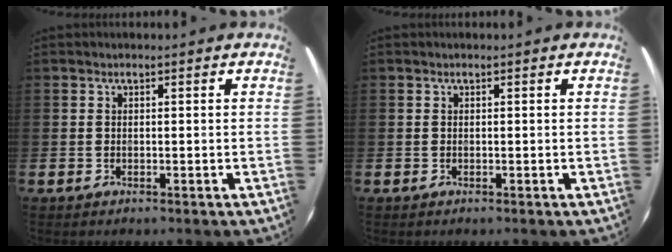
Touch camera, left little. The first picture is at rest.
{"total": 0.0}